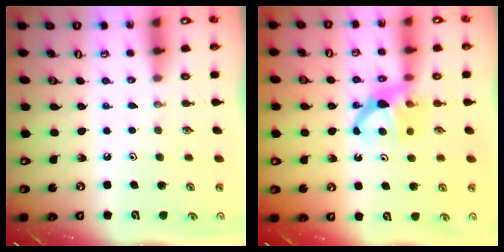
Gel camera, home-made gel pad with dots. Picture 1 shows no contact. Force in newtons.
{"total": 6.0, "press": 5.9, "slide": 0.9}